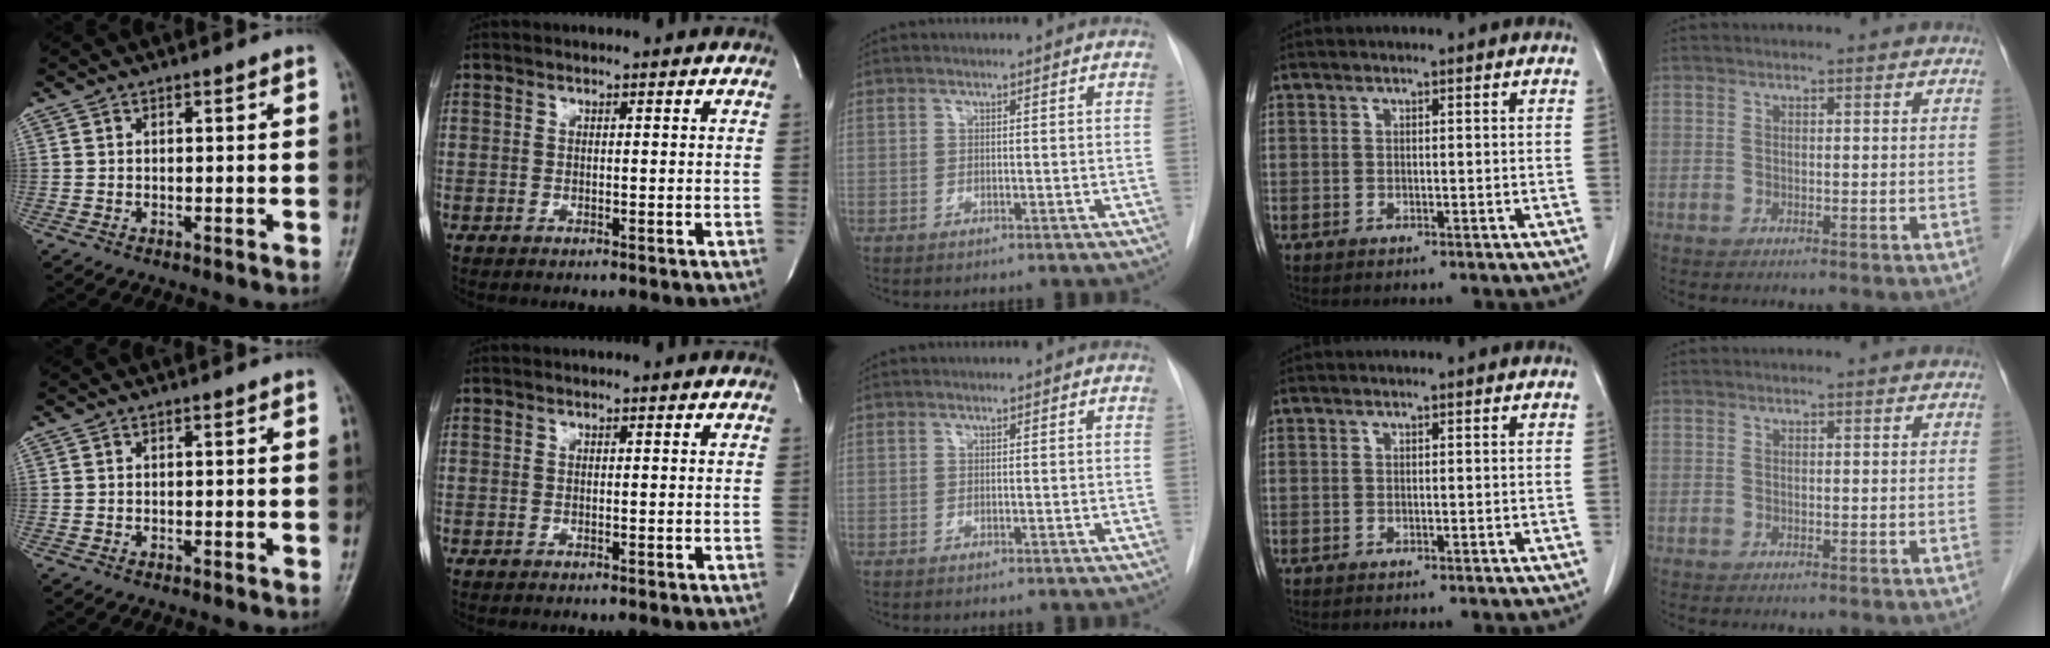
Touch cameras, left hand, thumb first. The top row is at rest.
{}